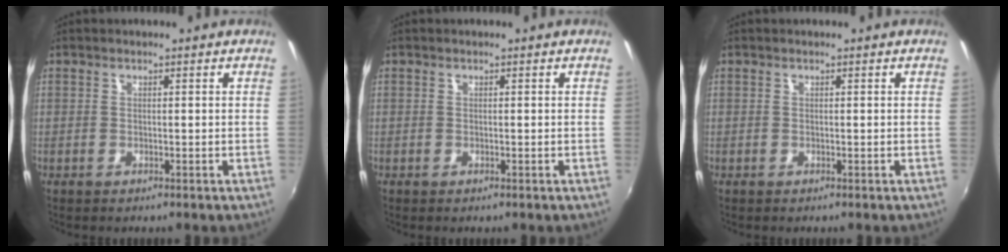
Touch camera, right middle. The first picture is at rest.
{"total": 0.0}
{"total": 0.0}